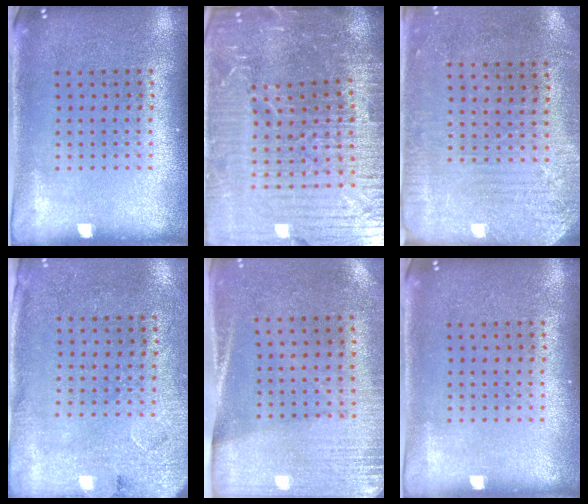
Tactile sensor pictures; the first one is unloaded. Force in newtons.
{"total": 7.0, "press": 6.1, "slide": 3.5}
{"total": 2.9, "press": 2.4, "slide": 1.6}
{"total": 2.6, "press": 2.1, "slide": 1.5}
{"total": 2.7, "press": 2.4, "slide": 1.3}
{"total": 0.0}